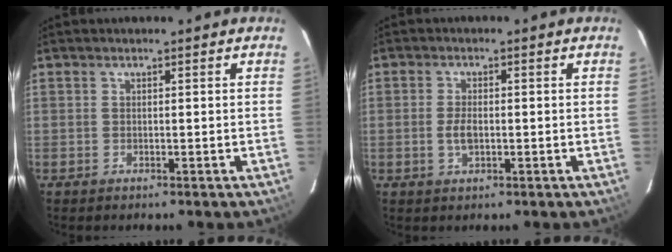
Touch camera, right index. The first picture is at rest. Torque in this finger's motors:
{"motor_torque": [0.81, -0.09, 0.39, 0.10]}